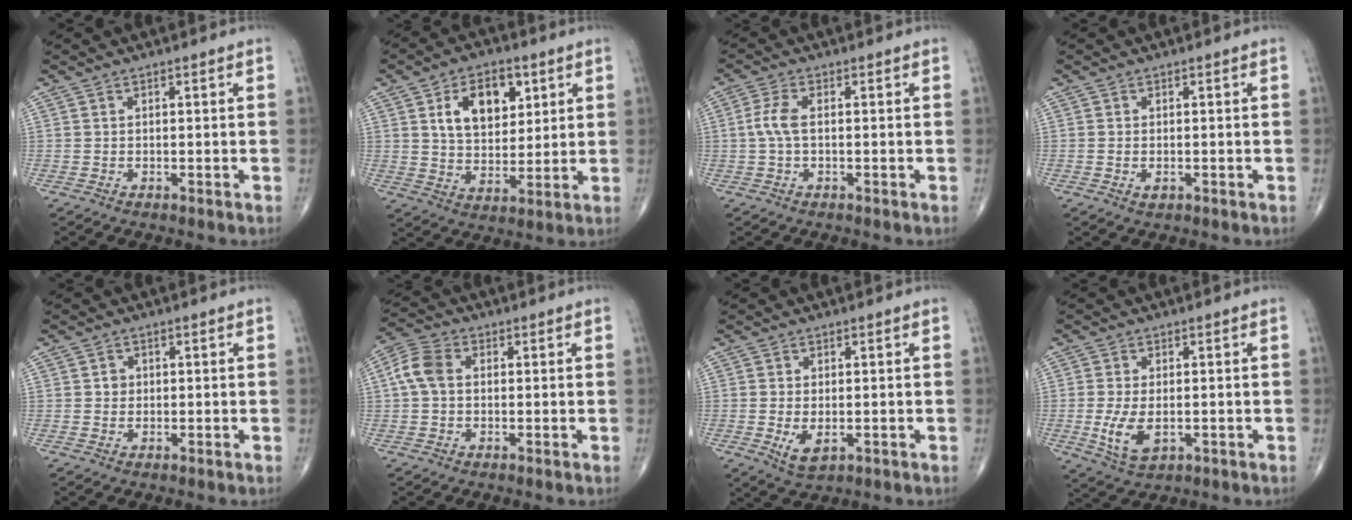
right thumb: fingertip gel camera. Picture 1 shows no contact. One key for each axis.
{"total": 12.2, "fx": 4.5, "fy": 7.7, "fz": 8.3, "tx": -0.094, "ty": -0.016, "tz": 0.081}
{"total": 3.8, "fx": 0.0, "fy": 1.5, "fz": 3.4, "tx": -0.090, "ty": 0.004, "tz": -0.006}
{"total": 1.2, "fx": -0.4, "fy": 0.7, "fz": 0.9, "tx": -0.015, "ty": -0.003, "tz": -0.005}
{"total": 1.4, "fx": 0.1, "fy": 1.3, "fz": 0.5, "tx": 0.001, "ty": 0.003, "tz": 0.000}
{"total": 6.1, "fx": 0.6, "fy": 4.3, "fz": 4.3, "tx": -0.092, "ty": 0.019, "tz": 0.005}
{"total": 4.1, "fx": -0.9, "fy": 2.2, "fz": 3.4, "tx": -0.060, "ty": -0.011, "tz": -0.008}
{"total": 6.9, "fx": -1.2, "fy": 3.8, "fz": 5.7, "tx": -0.112, "ty": -0.013, "tz": -0.015}